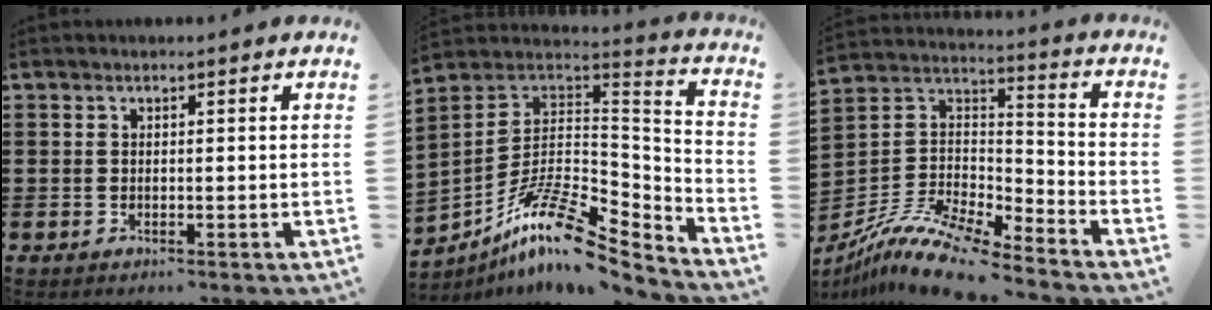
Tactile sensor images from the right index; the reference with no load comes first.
{"total": 13.8, "force": [-8.6, 4.5, 9.8], "torque": [-0.185, 0.008, -0.162]}
{"total": 11.8, "force": [-10.0, 2.3, 5.8], "torque": [-0.125, 0.021, -0.202]}